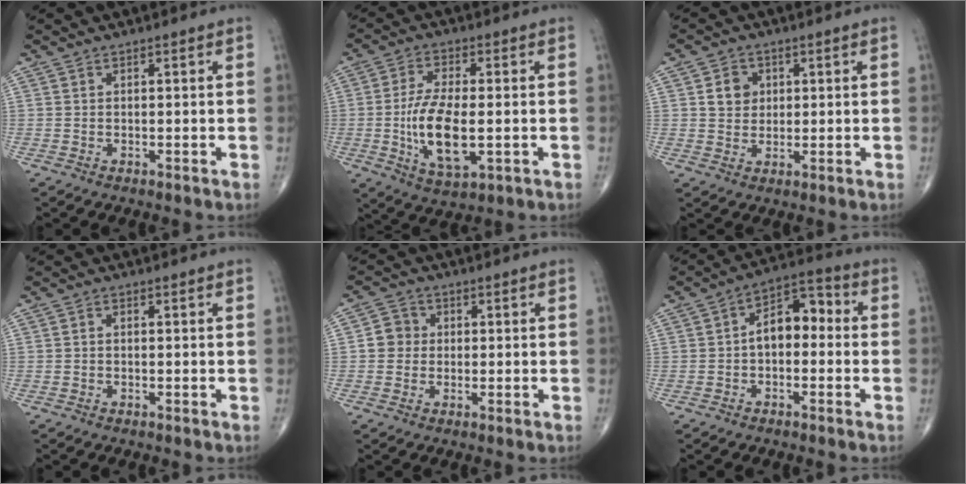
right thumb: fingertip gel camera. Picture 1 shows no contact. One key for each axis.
{"total": 12.2, "fx": -1.8, "fy": 5.0, "fz": 11.0, "tx": -0.211, "ty": -0.007, "tz": -0.027}
{"total": 4.8, "fx": 1.2, "fy": 4.1, "fz": 2.1, "tx": -0.012, "ty": -0.002, "tz": 0.019}
{"total": 0.6, "fx": -0.2, "fy": 0.4, "fz": 0.4, "tx": -0.004, "ty": 0.001, "tz": -0.008}
{"total": 4.1, "fx": 0.1, "fy": 3.8, "fz": 1.4, "tx": -0.003, "ty": 0.008, "tz": -0.007}
{"total": 8.8, "fx": -0.4, "fy": 5.4, "fz": 6.9, "tx": -0.082, "ty": 0.038, "tz": -0.022}